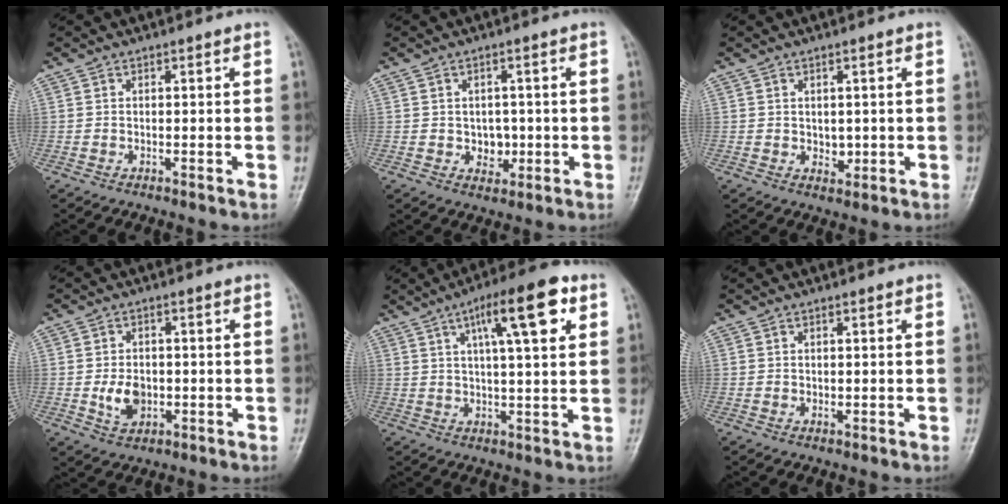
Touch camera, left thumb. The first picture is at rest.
{"total": 3.9, "force": [-0.3, 3.1, 2.3], "torque": [-0.012, 0.002, 0.002]}
{"total": 2.4, "force": [0.2, 1.7, 1.6], "torque": [-0.015, -0.006, 0.009]}
{"total": 5.3, "force": [-0.7, 3.8, 3.6], "torque": [-0.050, -0.002, -0.008]}
{"total": 13.1, "force": [5.5, 3.3, 11.4], "torque": [-0.163, -0.002, 0.081]}
{"total": 0.8, "force": [0.3, 0.4, 0.6], "torque": [-0.010, -0.003, 0.008]}